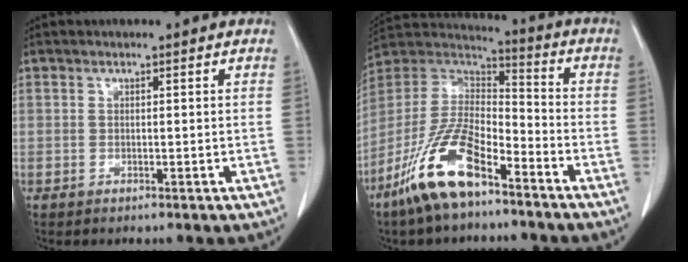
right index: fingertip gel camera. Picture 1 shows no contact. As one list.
[{"total": 14.7, "force": [-9.4, 4.7, 10.3], "torque": [-0.211, 0.005, -0.179]}]